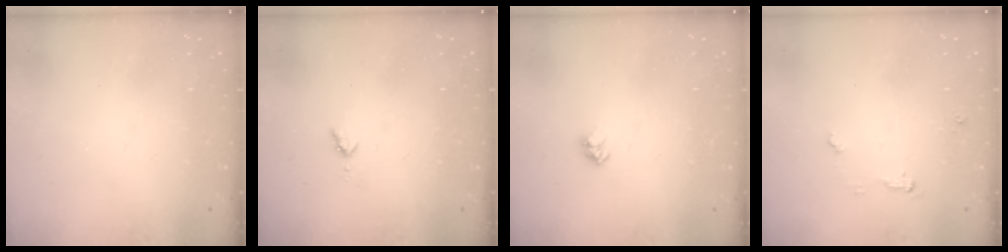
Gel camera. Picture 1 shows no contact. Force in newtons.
{"total": 3.8, "press": 3.7, "slide": 0.6}
{"total": 2.3, "press": 2.3, "slide": 0.3}
{"total": 4.9, "press": 4.9, "slide": 0.5}